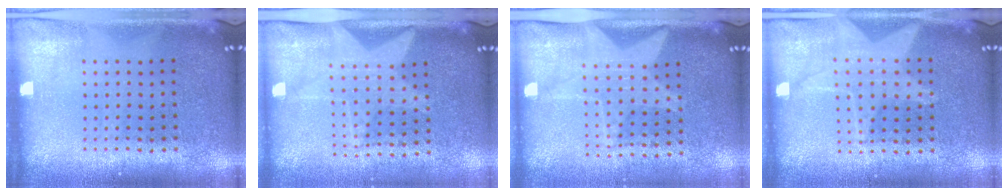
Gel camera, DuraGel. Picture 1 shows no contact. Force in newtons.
{"total": 1.4, "press": 1.4, "slide": 0.3}
{"total": 1.8, "press": 1.5, "slide": 1.1}
{"total": 1.3, "press": 1.3, "slide": 0.2}